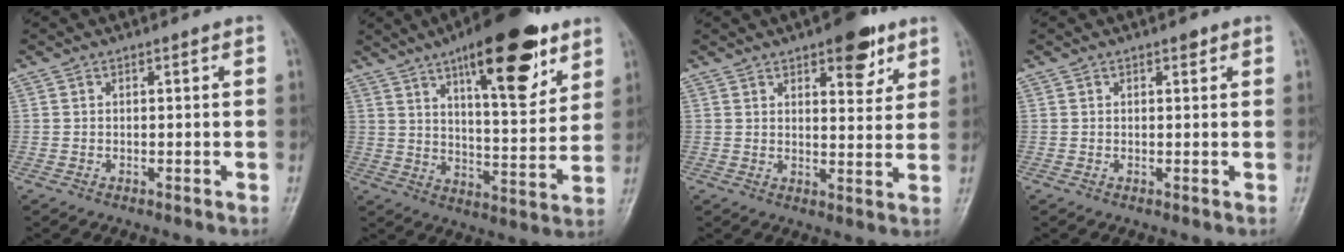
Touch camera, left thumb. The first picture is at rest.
{"total": 19.8, "force": [11.1, 6.6, 15.0], "torque": [-0.187, -0.050, 0.171]}
{"total": 8.7, "force": [5.1, 3.8, 5.9], "torque": [-0.052, -0.024, 0.067]}
{"total": 1.0, "force": [0.6, 0.5, 0.5], "torque": [-0.001, -0.002, 0.006]}